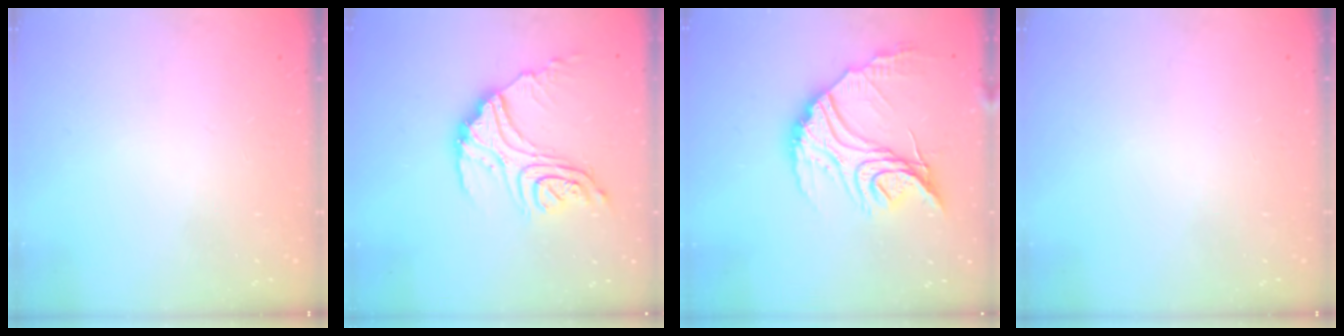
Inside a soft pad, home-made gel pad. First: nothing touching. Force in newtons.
{"total": 18.5, "press": 18.5, "slide": 1.6}
{"total": 20.4, "press": 20.3, "slide": 1.4}
{"total": 0.0}